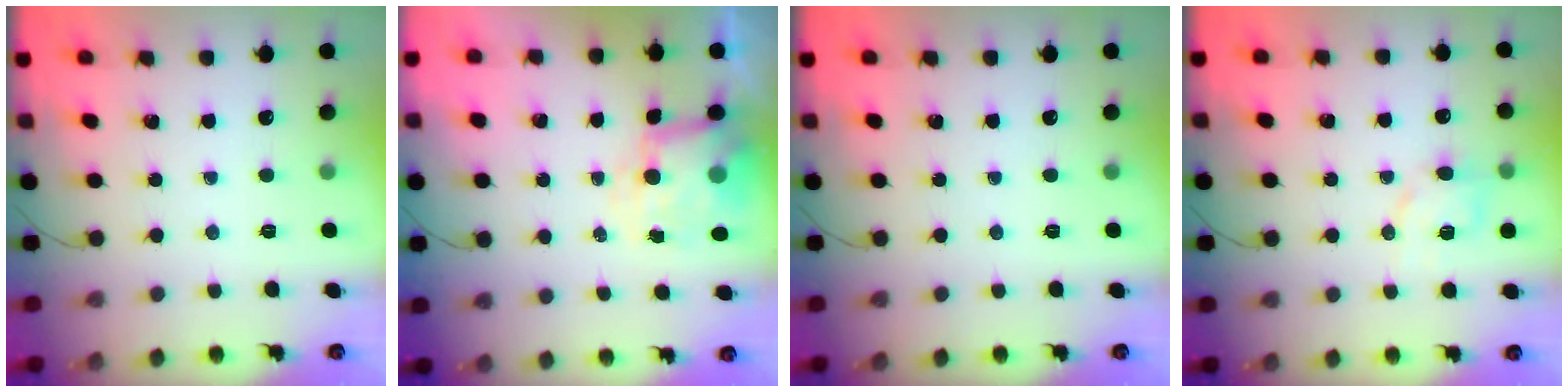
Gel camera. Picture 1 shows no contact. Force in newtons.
{"total": 7.8, "press": 7.6, "slide": 1.7}
{"total": 0.0}
{"total": 6.0, "press": 5.8, "slide": 1.5}